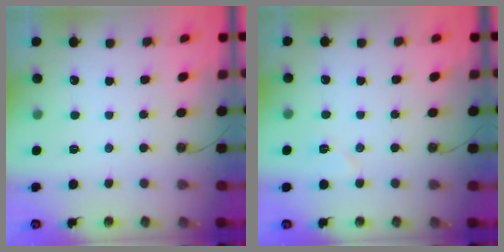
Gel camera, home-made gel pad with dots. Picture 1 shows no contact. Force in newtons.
{"total": 5.5, "press": 5.4, "slide": 0.9}